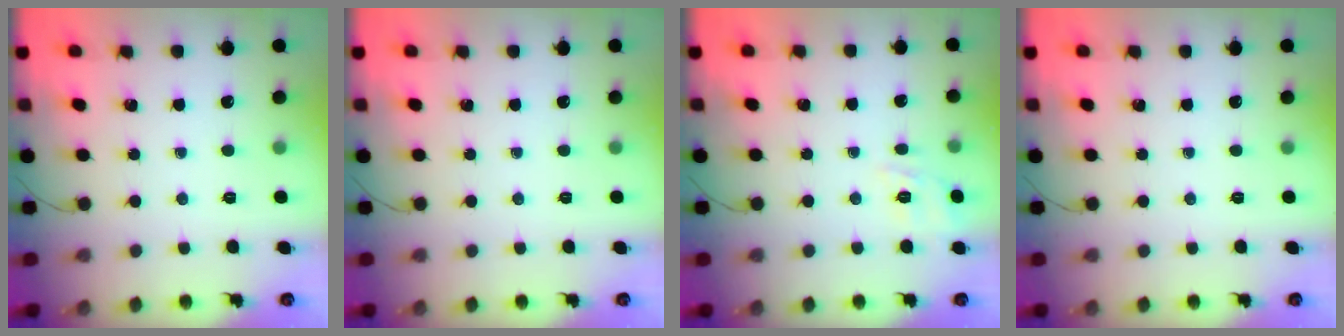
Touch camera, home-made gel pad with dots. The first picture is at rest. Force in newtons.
{"total": 0.0}
{"total": 2.7, "press": 2.1, "slide": 1.7}
{"total": 0.0}